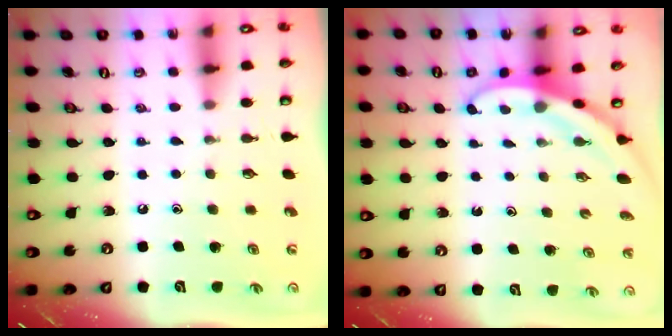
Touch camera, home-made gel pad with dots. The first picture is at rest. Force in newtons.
{"total": 3.2, "press": 3.2, "slide": 0.1}